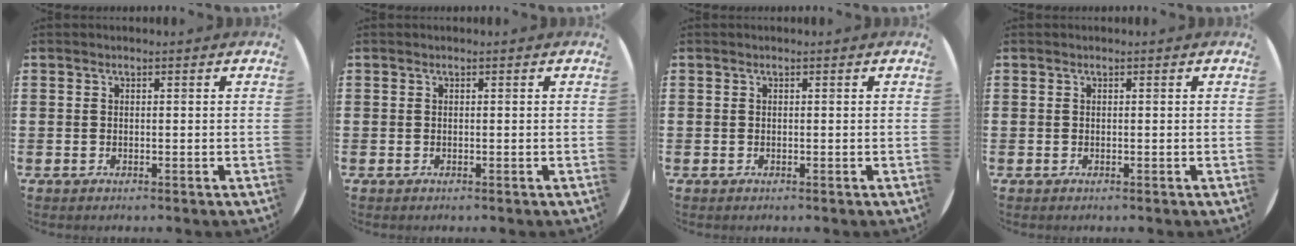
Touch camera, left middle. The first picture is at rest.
{"total": 0.0}
{"total": 0.0}
{"total": 0.0}